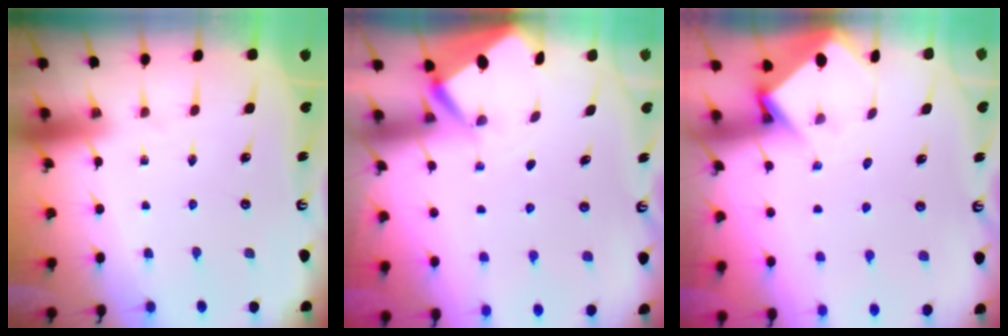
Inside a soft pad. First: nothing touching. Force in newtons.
{"total": 2.7, "press": 2.7, "slide": 0.3}
{"total": 3.6, "press": 3.5, "slide": 0.2}